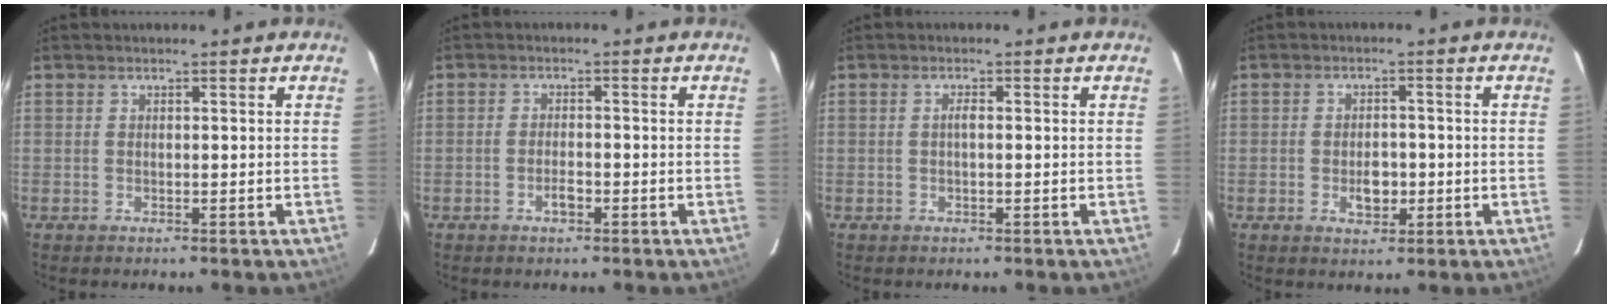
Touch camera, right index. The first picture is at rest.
{"total": 2.3, "force": [-1.2, 1.1, 1.6], "torque": [-0.032, 0.001, -0.022]}
{"total": 1.0, "force": [-0.1, 0.2, 0.9], "torque": [-0.017, 0.004, -0.003]}
{"total": 4.1, "force": [-1.1, 2.9, 2.6], "torque": [-0.045, 0.002, -0.011]}